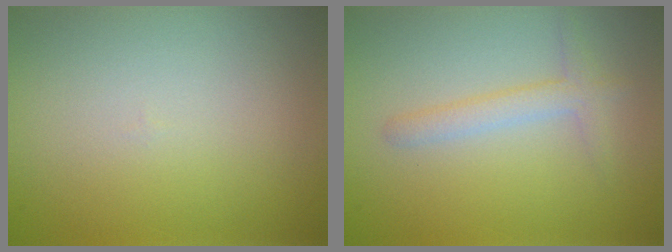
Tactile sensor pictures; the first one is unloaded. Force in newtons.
{"total": 2.0, "press": 2.0, "slide": 0.1}